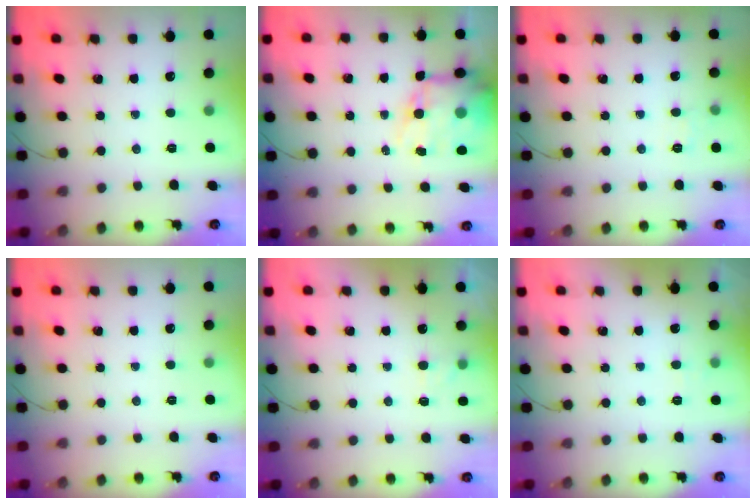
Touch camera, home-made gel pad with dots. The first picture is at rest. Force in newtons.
{"total": 14.9, "press": 14.5, "slide": 3.6}
{"total": 4.6, "press": 4.4, "slide": 1.2}
{"total": 0.0}
{"total": 2.7, "press": 2.5, "slide": 1.1}
{"total": 2.6, "press": 2.1, "slide": 1.5}